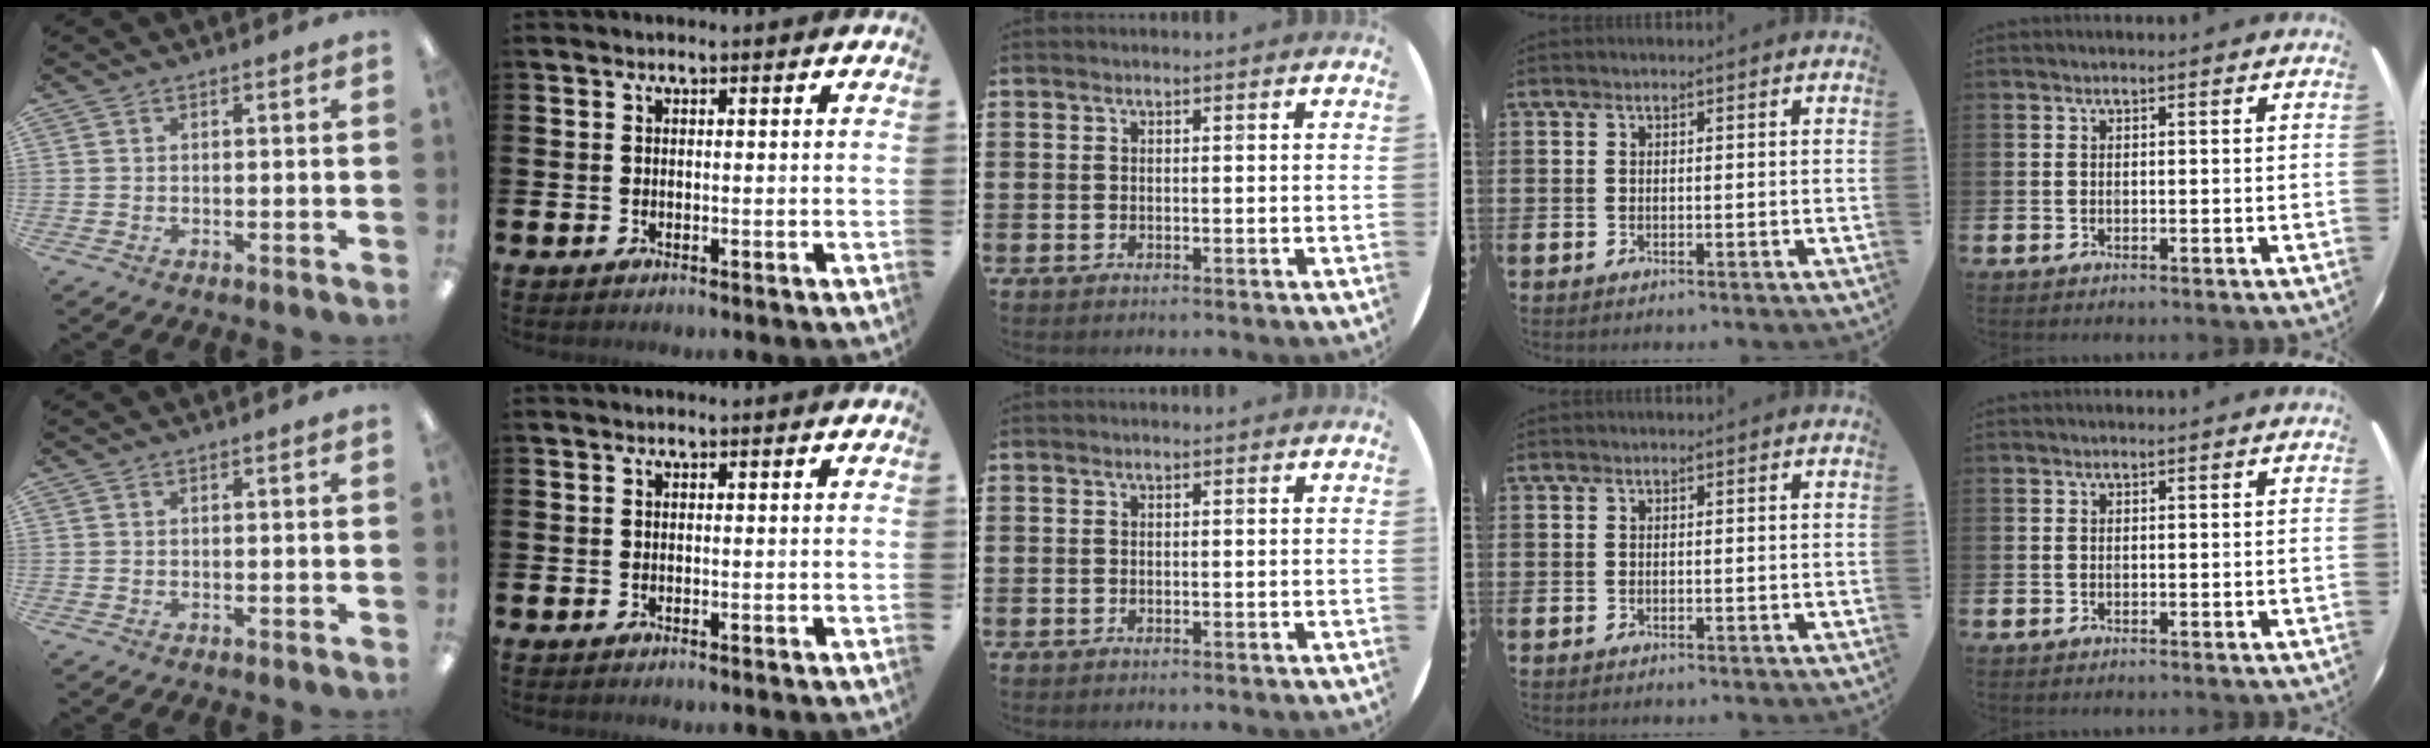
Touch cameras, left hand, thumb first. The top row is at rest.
{}